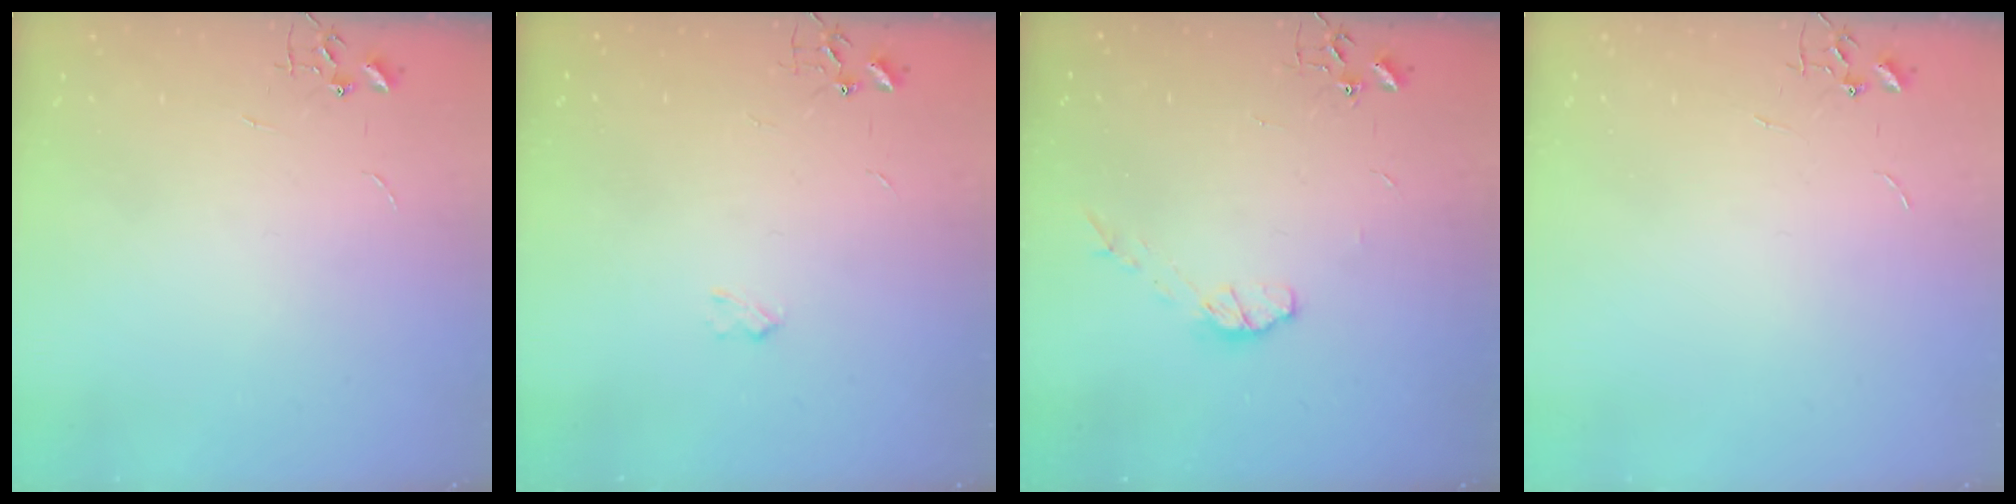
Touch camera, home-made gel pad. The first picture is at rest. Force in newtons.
{"total": 2.4, "press": 2.4, "slide": 0.4}
{"total": 5.1, "press": 5.1, "slide": 0.8}
{"total": 0.0}